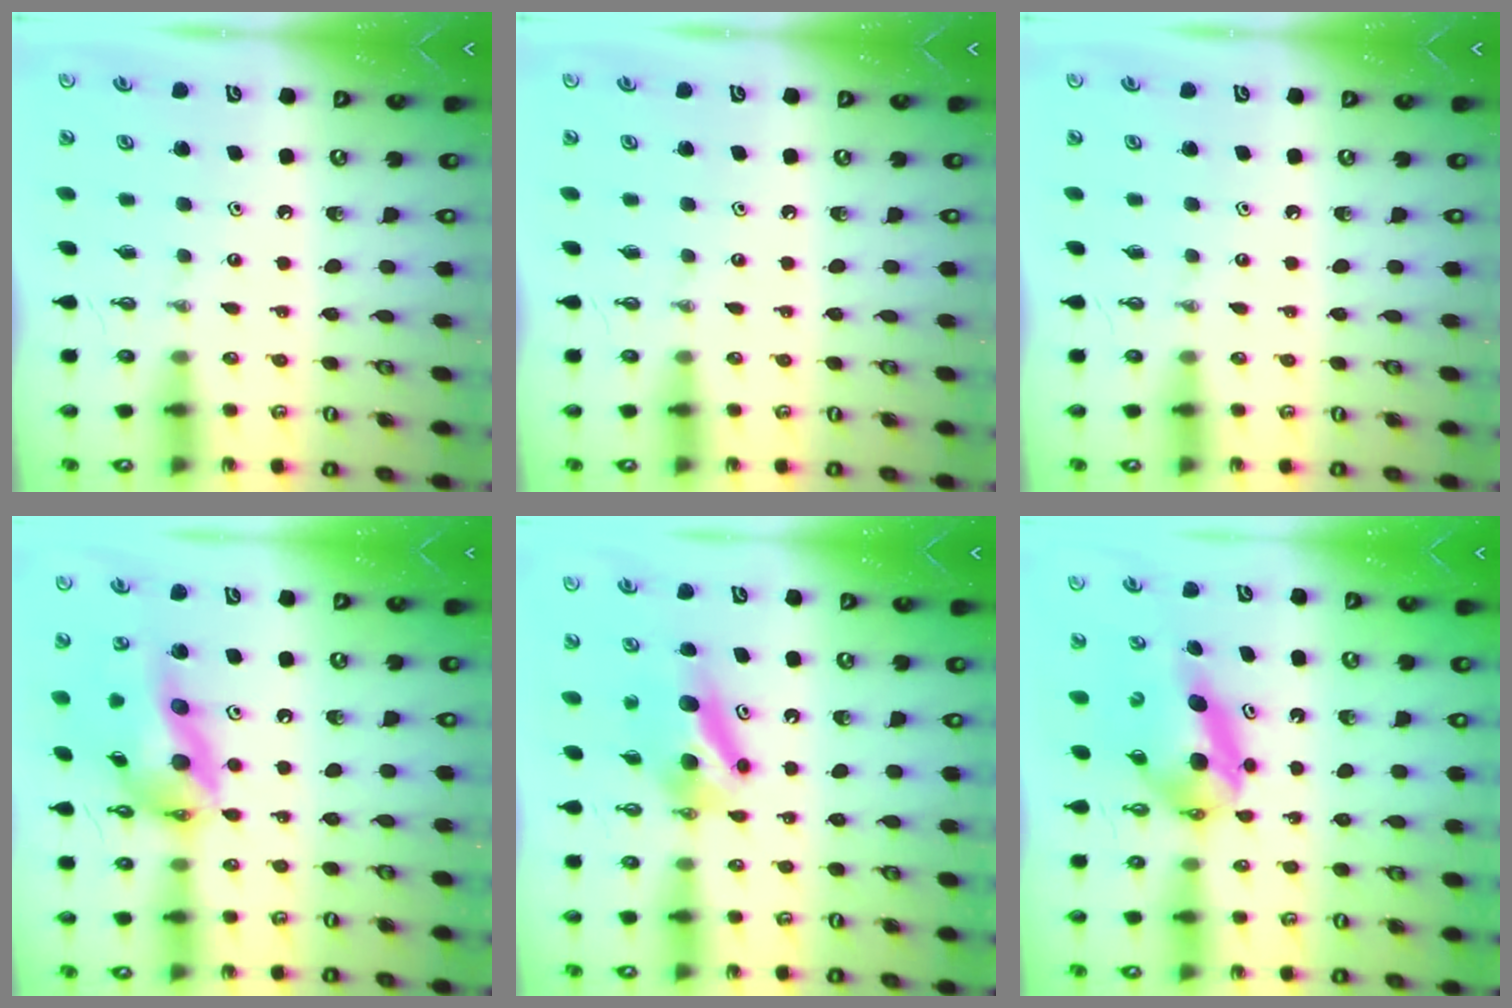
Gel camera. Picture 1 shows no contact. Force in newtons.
{"total": 0.0}
{"total": 0.0}
{"total": 18.3, "press": 18.1, "slide": 2.5}
{"total": 8.1, "press": 5.8, "slide": 5.7}
{"total": 6.9, "press": 6.9, "slide": 0.6}